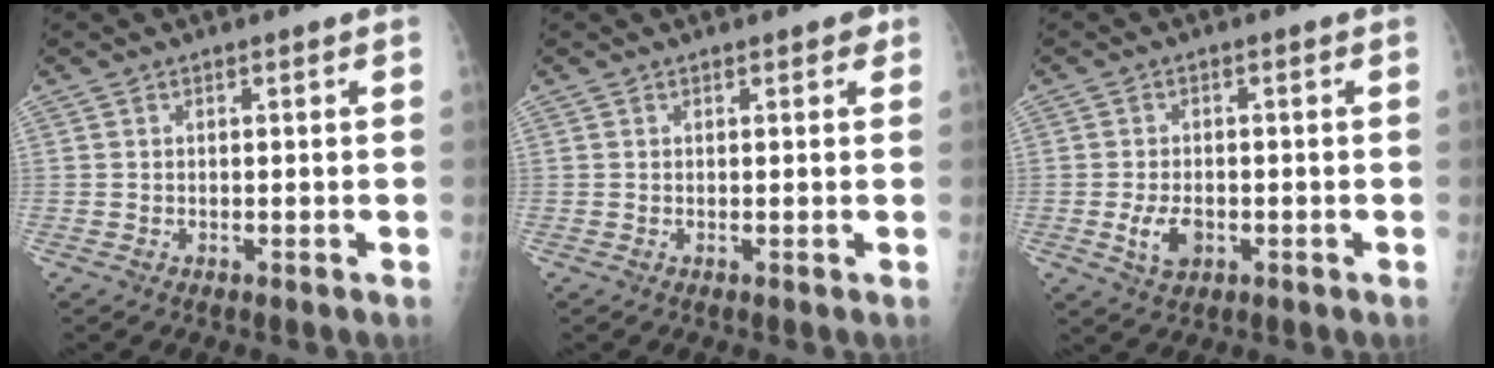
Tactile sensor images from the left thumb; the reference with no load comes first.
{"total": 1.3, "force": [0.9, 0.7, 0.7], "torque": [0.004, -0.001, 0.005]}
{"total": 4.6, "force": [-1.3, 2.9, 3.3], "torque": [-0.059, -0.001, -0.018]}